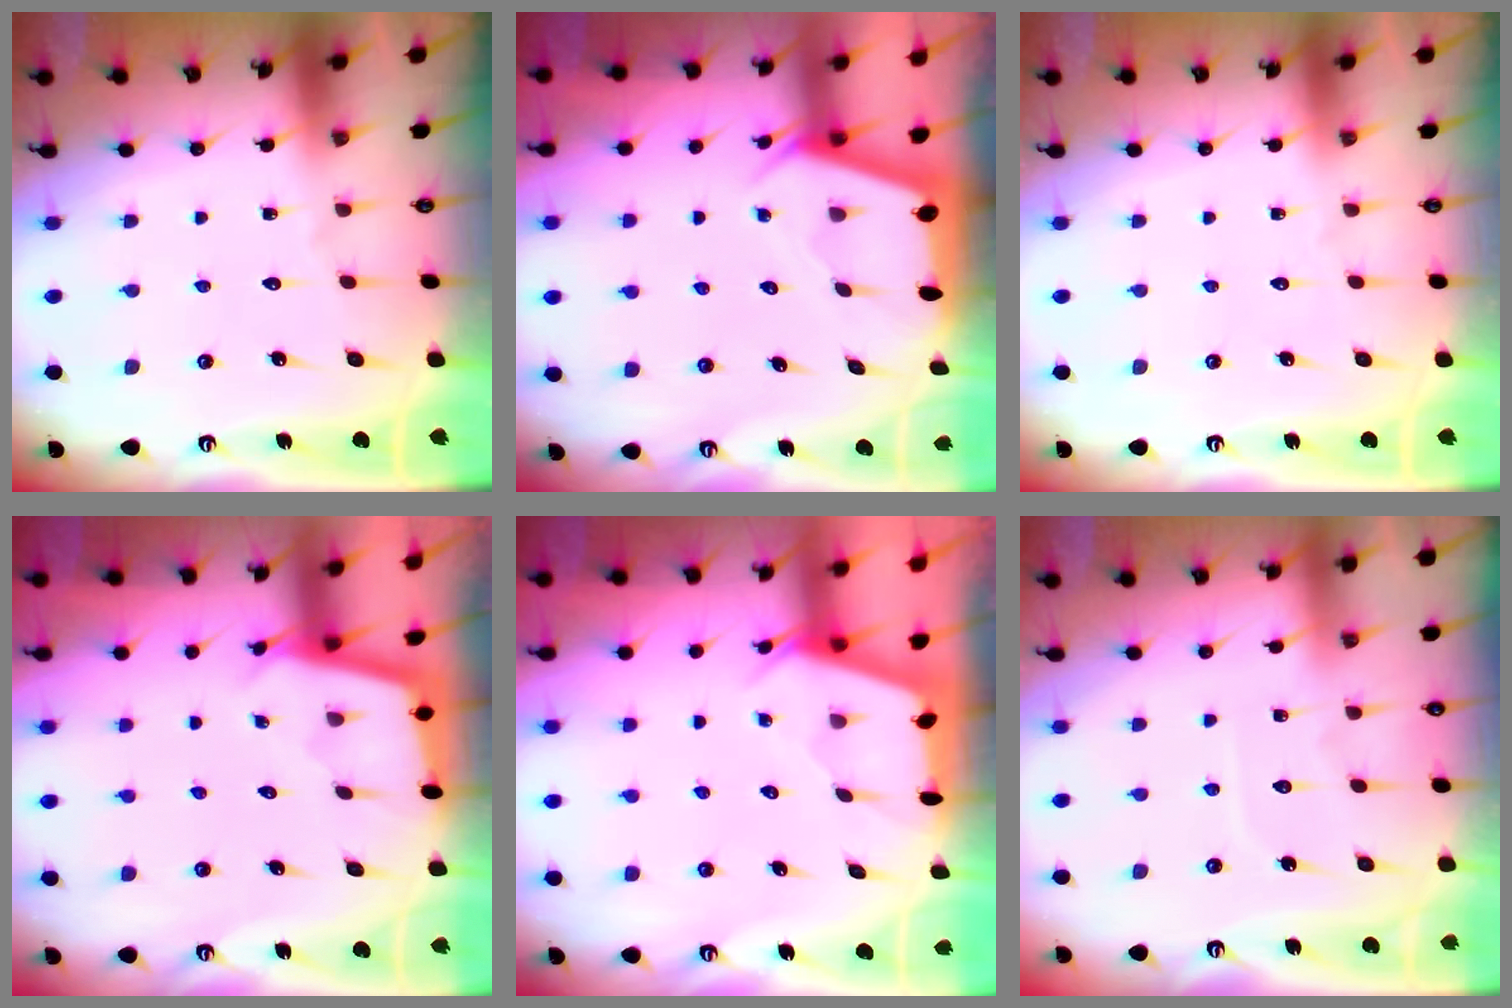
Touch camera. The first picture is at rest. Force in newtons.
{"total": 2.5, "press": 2.5, "slide": 0.3}
{"total": 0.0}
{"total": 2.3, "press": 2.3, "slide": 0.2}
{"total": 2.4, "press": 2.4, "slide": 0.3}
{"total": 3.0, "press": 3.0, "slide": 0.4}